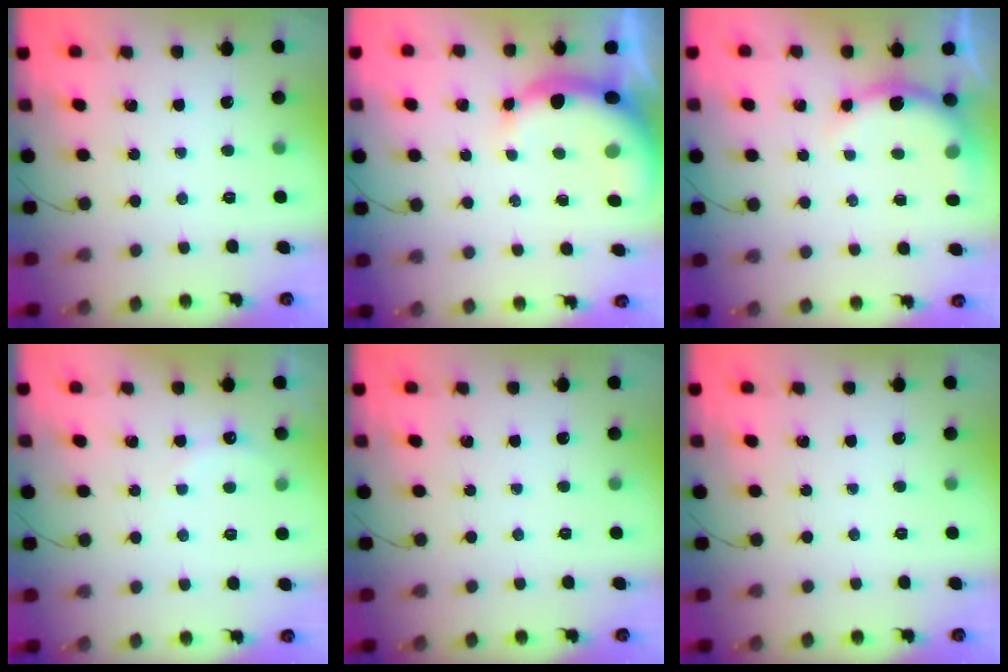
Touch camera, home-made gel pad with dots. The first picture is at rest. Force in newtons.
{"total": 7.7, "press": 7.6, "slide": 1.7}
{"total": 5.2, "press": 5.2, "slide": 0.5}
{"total": 5.1, "press": 4.9, "slide": 1.1}
{"total": 0.0}
{"total": 0.0}